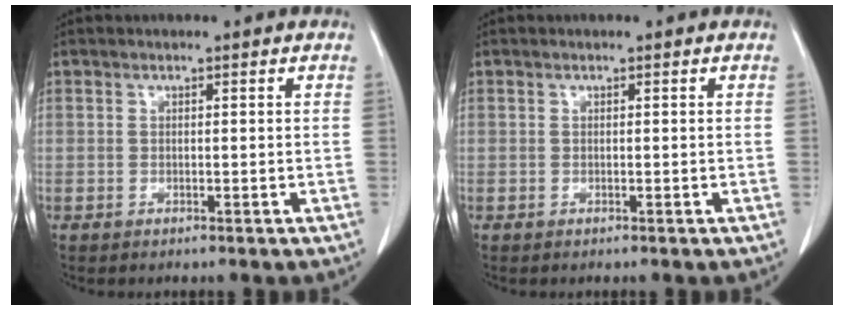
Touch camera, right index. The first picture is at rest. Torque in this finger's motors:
{"motor_torque": [0.00, 0.00, 0.00, 0.00]}